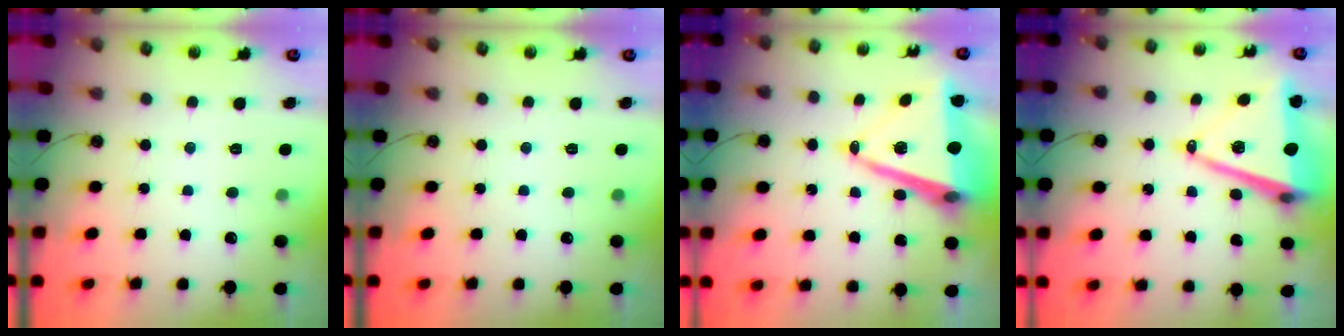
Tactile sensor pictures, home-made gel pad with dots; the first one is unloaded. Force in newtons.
{"total": 0.0}
{"total": 15.5, "press": 15.0, "slide": 4.0}
{"total": 14.5, "press": 13.8, "slide": 4.2}